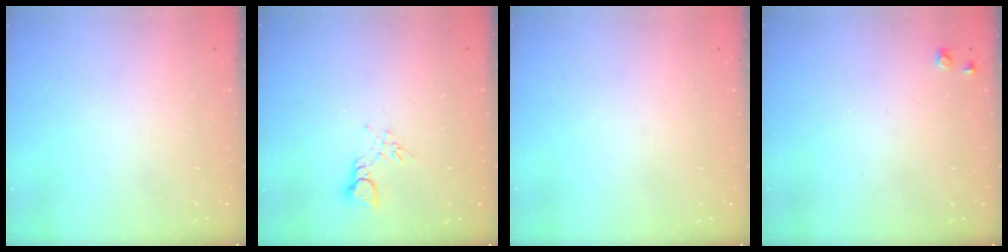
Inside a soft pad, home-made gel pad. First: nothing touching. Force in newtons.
{"total": 2.6, "press": 2.6, "slide": 0.4}
{"total": 0.0}
{"total": 5.1, "press": 5.1, "slide": 0.6}